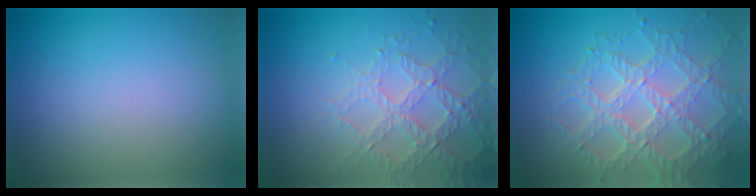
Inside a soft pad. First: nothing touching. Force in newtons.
{"total": 3.7, "press": 3.6, "slide": 0.5}
{"total": 7.0, "press": 5.0, "slide": 4.9}